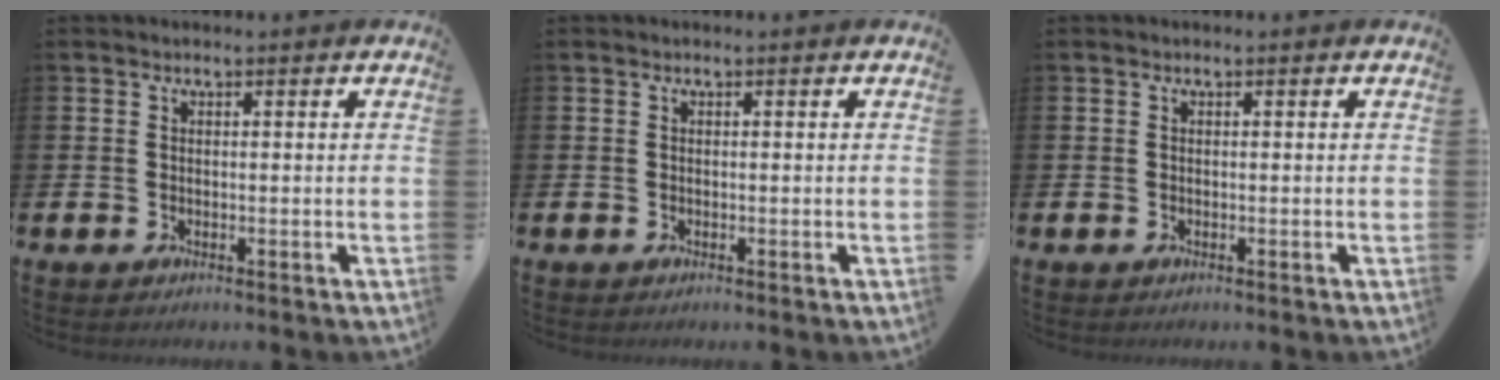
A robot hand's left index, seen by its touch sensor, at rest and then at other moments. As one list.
[{"total": 0.0}, {"total": 0.0}]